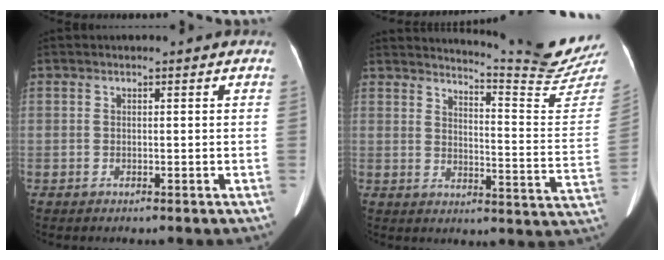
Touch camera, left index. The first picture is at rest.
{"total": 17.4, "force": [16.9, -2.0, 3.7], "torque": [-0.064, -0.135, 0.196]}